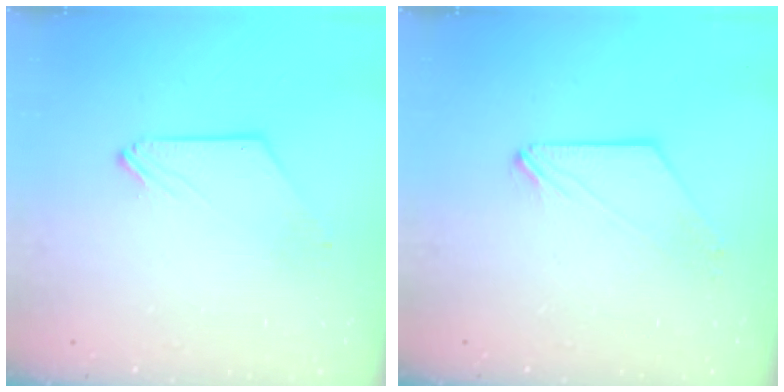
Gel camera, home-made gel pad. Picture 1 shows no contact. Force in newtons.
{"total": 0.7, "press": 0.7, "slide": 0.1}